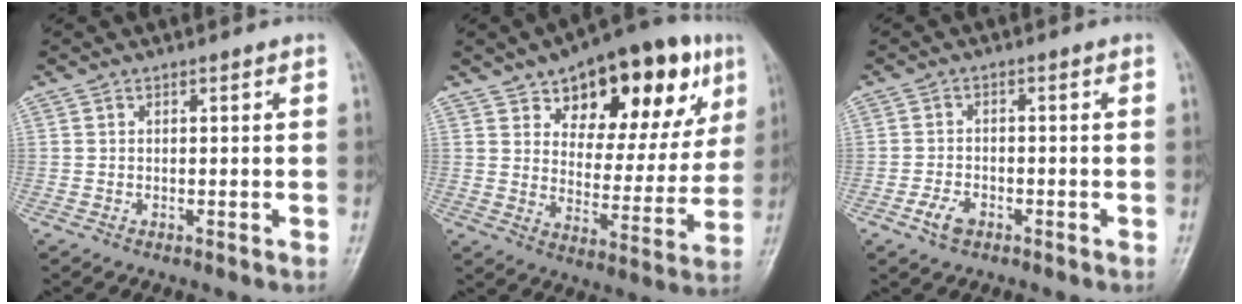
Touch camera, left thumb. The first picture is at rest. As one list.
[{"total": 22.8, "force": [11.7, 11.3, 16.0], "torque": [-0.173, -0.022, 0.172]}, {"total": 3.6, "force": [-2.0, 2.1, 2.2], "torque": [-0.041, 0.011, -0.037]}]